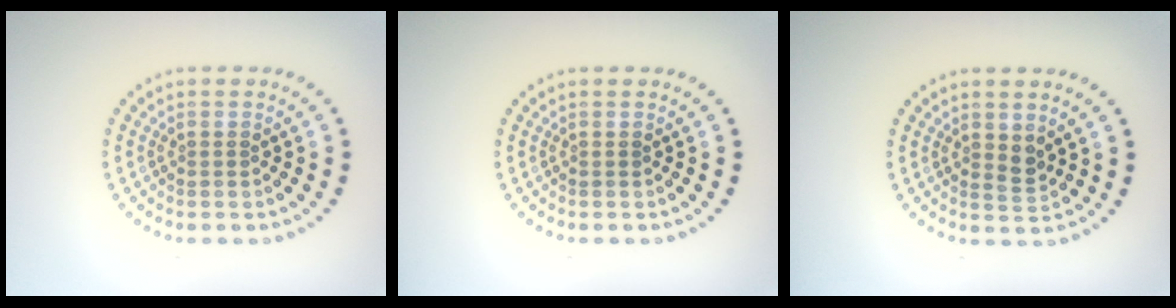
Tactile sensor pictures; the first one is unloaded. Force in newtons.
{"total": 0.0}
{"total": 1.3, "press": 1.1, "slide": 0.6}